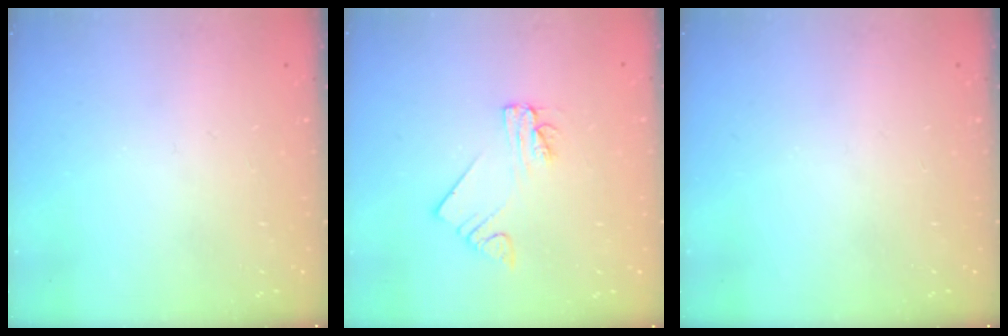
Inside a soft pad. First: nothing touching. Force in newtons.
{"total": 2.2, "press": 2.2, "slide": 0.1}
{"total": 0.0}